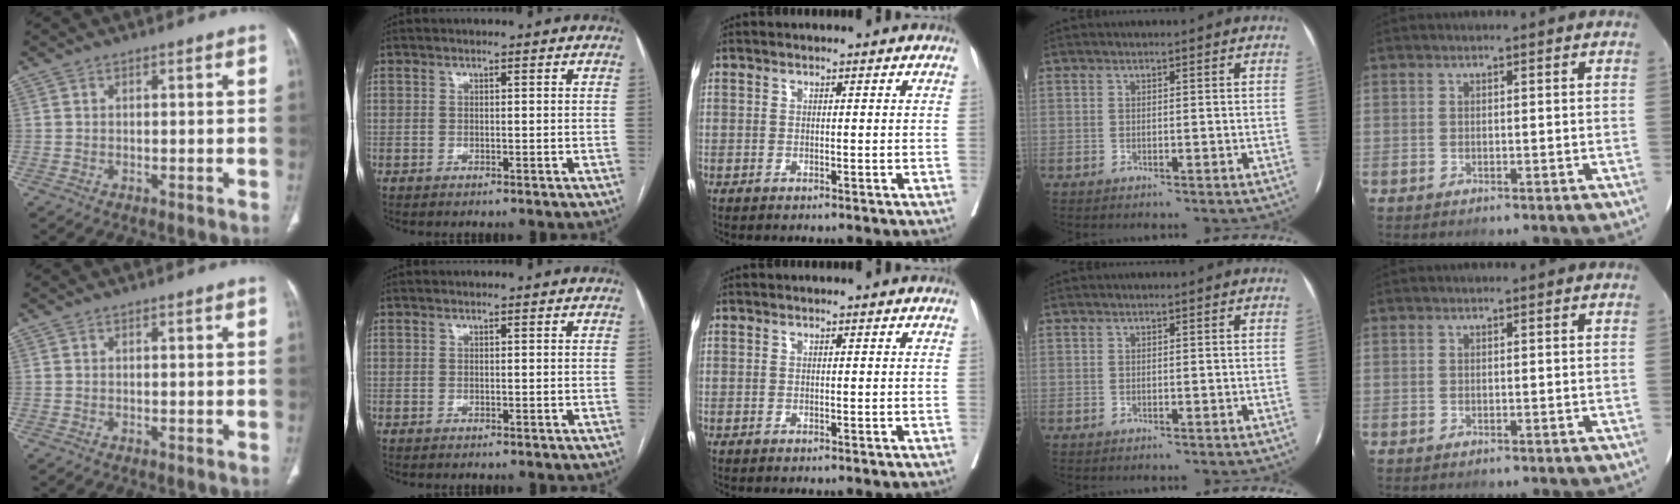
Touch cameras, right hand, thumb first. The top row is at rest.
{}